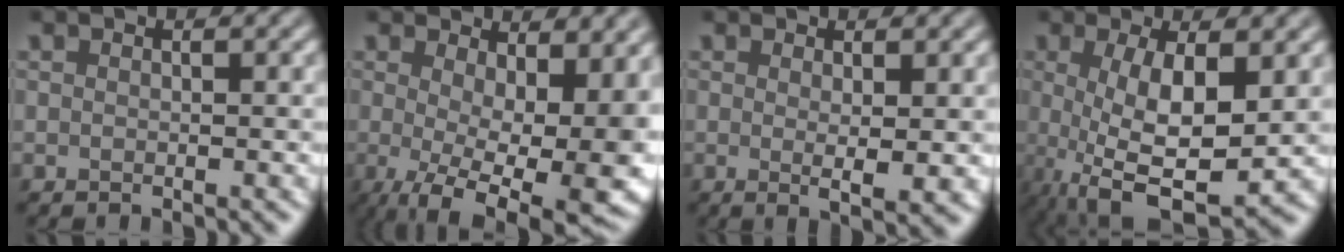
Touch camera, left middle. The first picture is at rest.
{"total": 12.4, "force": [-0.6, 5.1, 11.3], "torque": [-0.153, -0.013, 0.008]}
{"total": 2.5, "force": [0.4, 0.4, 2.4], "torque": [-0.034, -0.009, 0.009]}
{"total": 8.0, "force": [-0.4, 2.8, 7.5], "torque": [-0.144, -0.012, -0.003]}